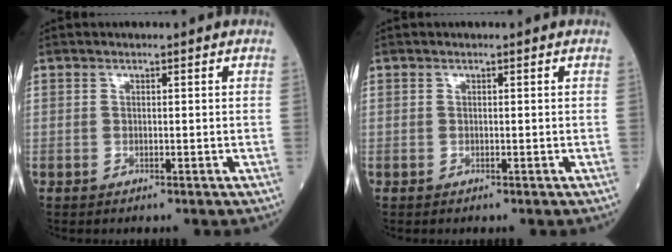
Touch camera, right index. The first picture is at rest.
{"total": 0.0}